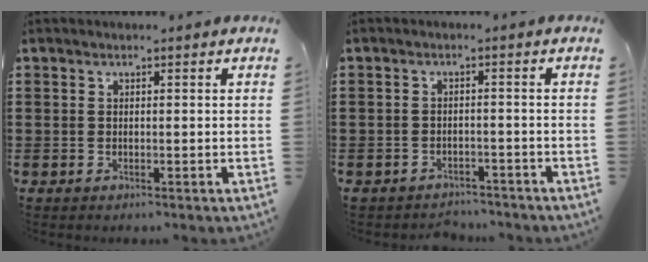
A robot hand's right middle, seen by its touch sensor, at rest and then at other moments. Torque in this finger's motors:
{"motor_torque": [0.17, 0.04, 0.01, 0.02]}